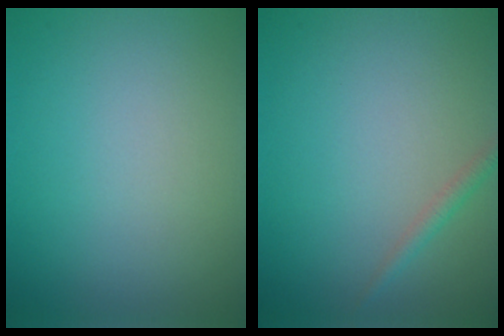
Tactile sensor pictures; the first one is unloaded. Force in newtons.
{"total": 1.2, "press": 1.2, "slide": 0.0}